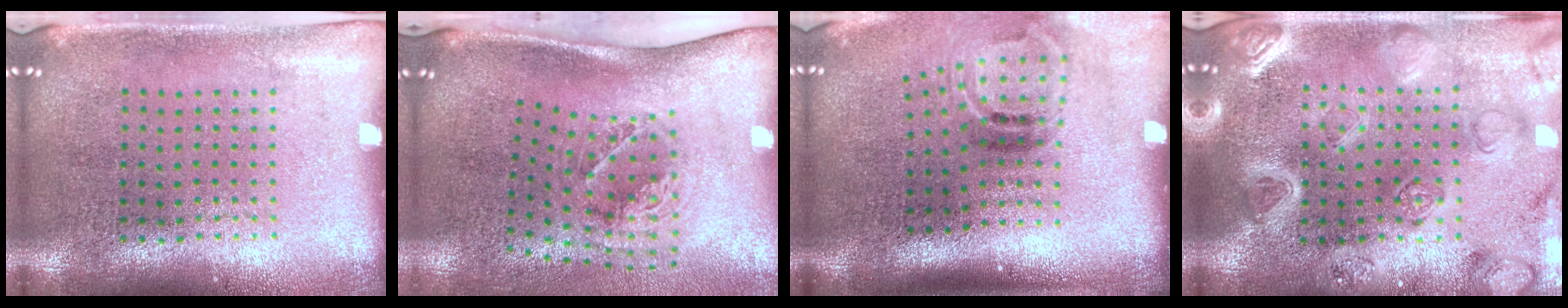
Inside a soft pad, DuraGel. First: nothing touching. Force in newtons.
{"total": 1.9, "press": 1.3, "slide": 1.4}
{"total": 2.0, "press": 1.3, "slide": 1.6}
{"total": 3.6, "press": 3.3, "slide": 1.4}